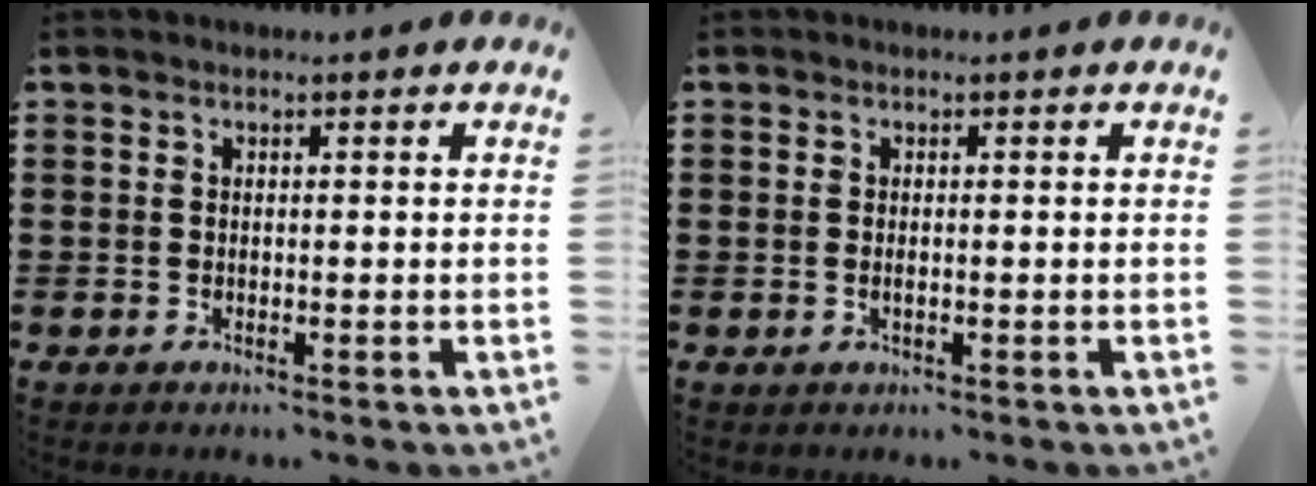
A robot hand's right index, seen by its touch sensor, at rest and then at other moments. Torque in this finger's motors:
{"motor_torque": [0.12, 0.15, 0.00, 0.00]}